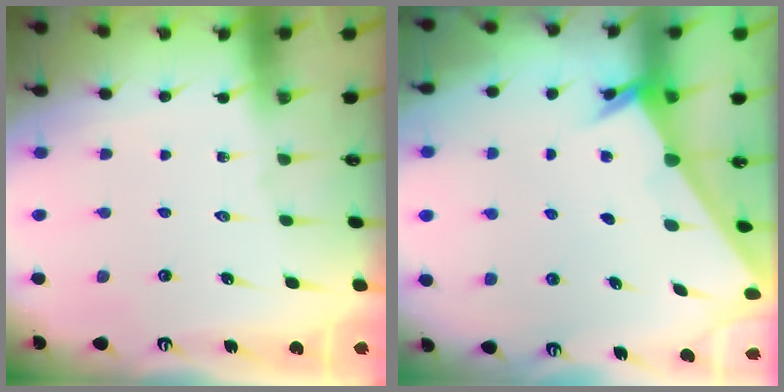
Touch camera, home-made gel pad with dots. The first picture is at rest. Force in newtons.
{"total": 2.3, "press": 2.3, "slide": 0.2}